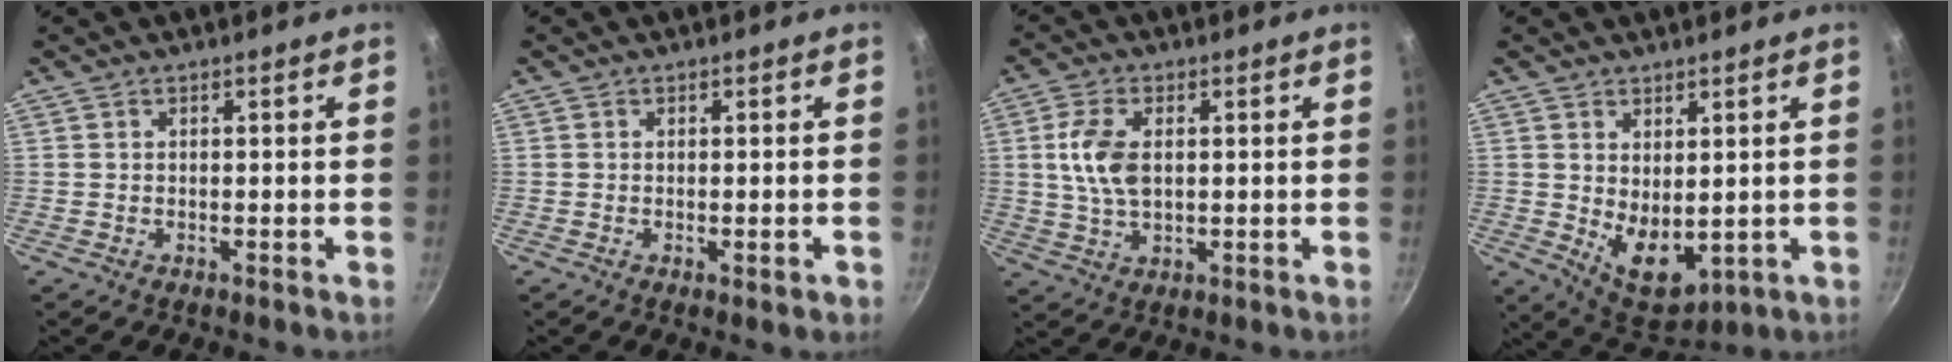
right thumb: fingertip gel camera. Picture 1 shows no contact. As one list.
[{"total": 1.5, "force": [-0.5, 0.3, 1.4], "torque": [-0.022, -0.002, -0.007]}, {"total": 8.3, "force": [1.3, 4.8, 6.7], "torque": [-0.126, 0.001, 0.024]}, {"total": 8.5, "force": [0.8, 5.3, 6.6], "torque": [-0.078, -0.024, 0.036]}]